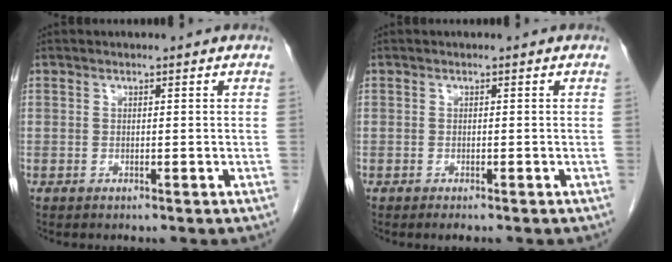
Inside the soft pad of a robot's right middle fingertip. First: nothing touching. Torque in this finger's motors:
{"motor_torque": [0.40, -0.26, 0.01, 0.02]}